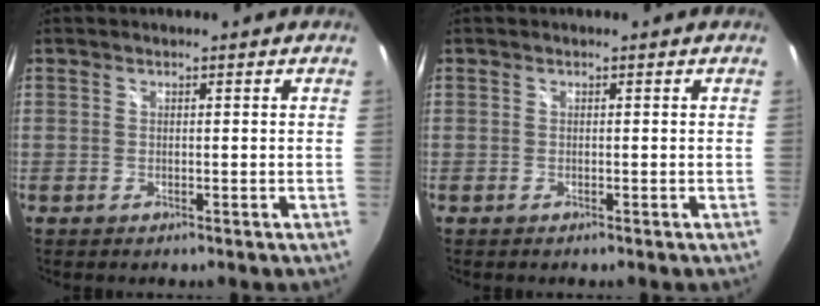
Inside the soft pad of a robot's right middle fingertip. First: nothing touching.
{"total": 0.0}